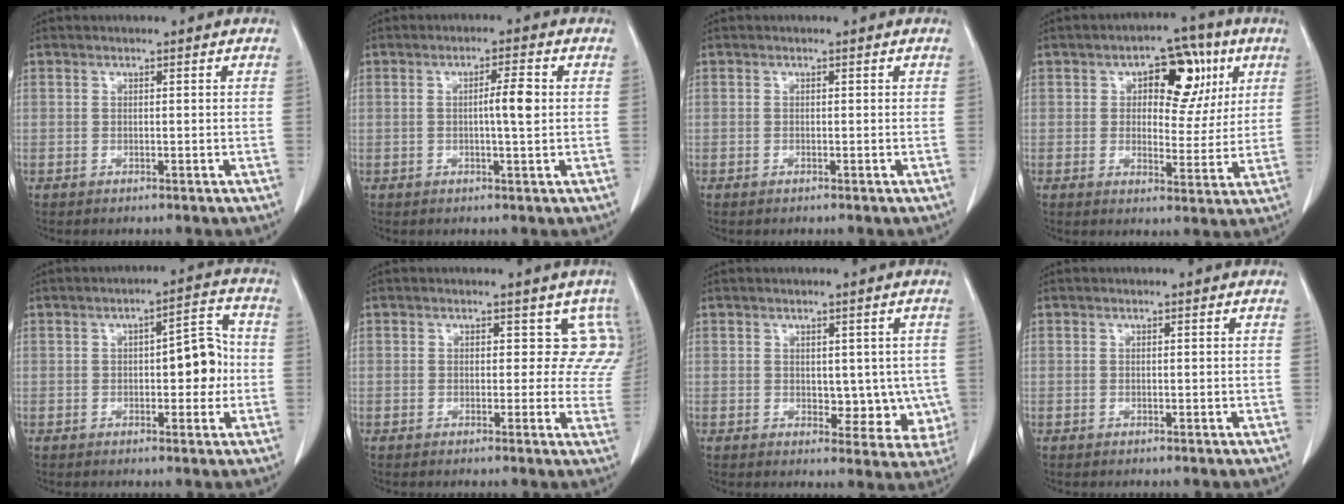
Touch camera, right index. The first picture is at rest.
{"total": 3.6, "force": [0.1, 0.1, 3.6], "torque": [-0.062, 0.000, 0.001]}
{"total": 0.0}
{"total": 10.1, "force": [3.8, 5.6, 7.5], "torque": [-0.084, 0.024, 0.051]}
{"total": 6.9, "force": [-0.4, 2.6, 6.3], "torque": [-0.078, 0.027, -0.004]}
{"total": 5.4, "force": [2.8, 3.7, 2.7], "torque": [0.006, 0.000, 0.007]}
{"total": 6.3, "force": [0.0, 3.9, 4.9], "torque": [-0.035, -0.002, 0.009]}
{"total": 0.0}